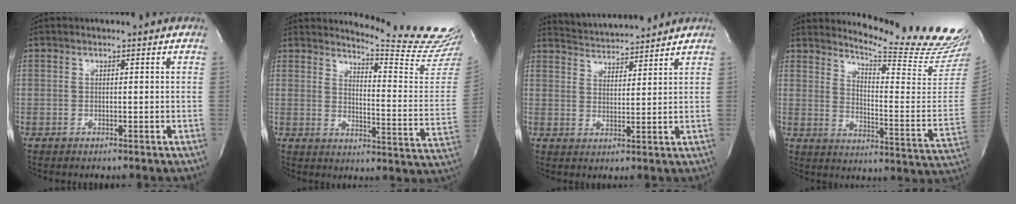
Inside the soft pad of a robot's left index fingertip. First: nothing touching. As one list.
[{"total": 16.1, "force": [15.6, -2.1, 3.4], "torque": [-0.057, -0.143, 0.180]}, {"total": 7.7, "force": [7.6, 0.1, 1.3], "torque": [-0.035, 0.016, 0.128]}, {"total": 20.0, "force": [19.0, -0.5, 6.2], "torque": [-0.101, -0.142, 0.232]}]